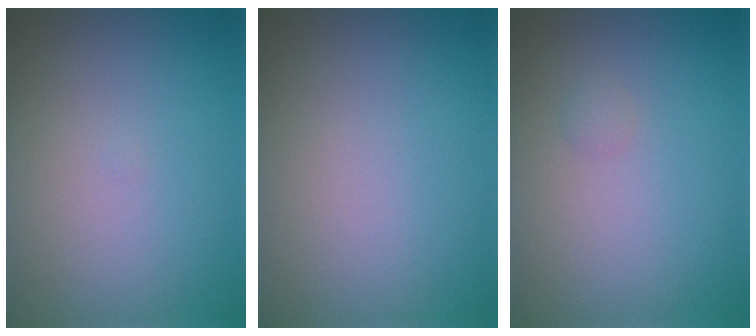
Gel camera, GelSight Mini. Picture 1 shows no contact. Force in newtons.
{"total": 0.0}
{"total": 0.5, "press": 0.5, "slide": 0.0}